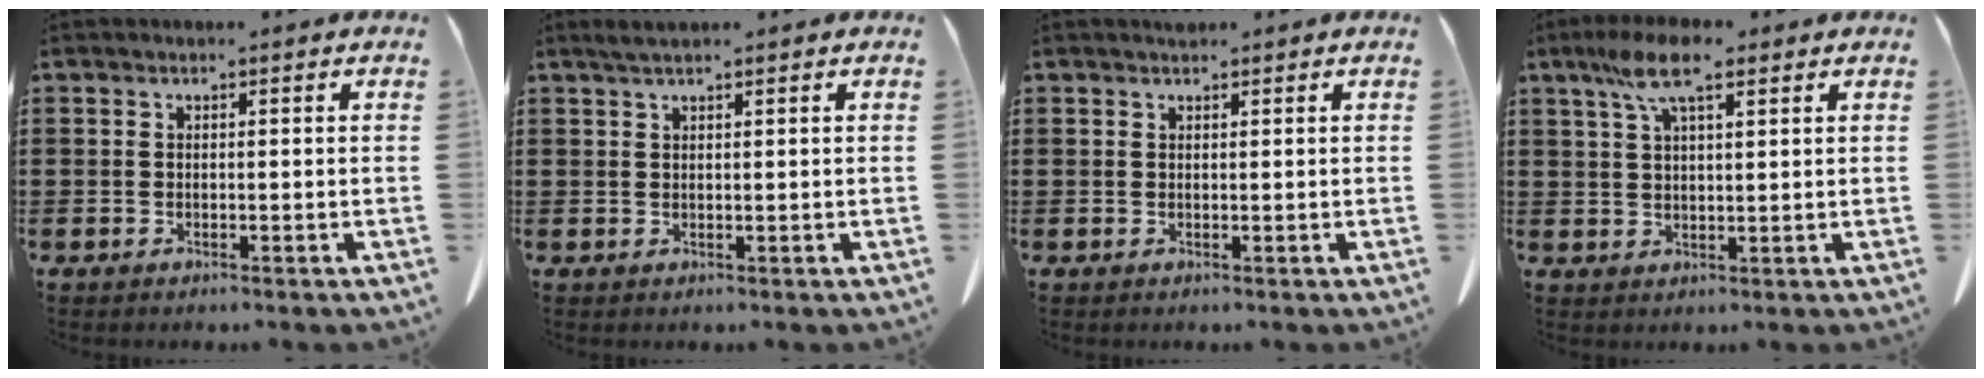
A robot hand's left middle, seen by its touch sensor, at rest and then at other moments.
{"total": 1.6, "force": [1.1, 0.1, 1.1], "torque": [-0.024, -0.002, 0.021]}
{"total": 0.8, "force": [0.7, 0.1, 0.3], "torque": [-0.007, -0.002, 0.015]}
{"total": 7.7, "force": [4.5, 1.9, 5.9], "torque": [-0.126, 0.005, 0.080]}